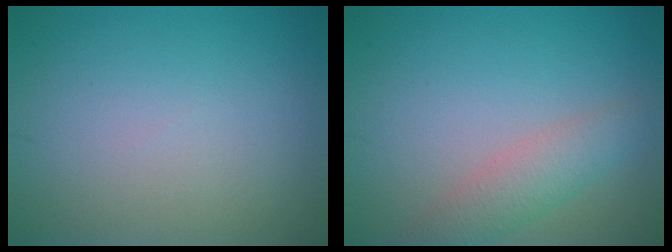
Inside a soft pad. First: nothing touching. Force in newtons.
{"total": 3.0, "press": 3.0, "slide": 0.1}